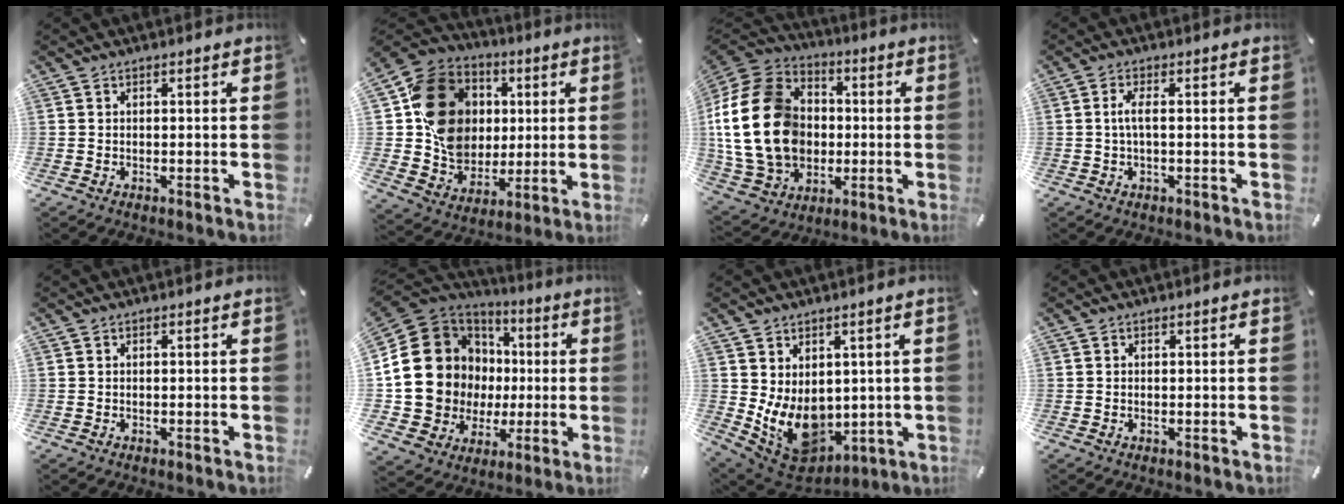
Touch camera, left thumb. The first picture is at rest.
{"total": 17.9, "force": [3.2, 15.8, 7.8], "torque": [-0.139, 0.001, 0.071]}
{"total": 23.5, "force": [-0.9, 18.5, 14.4], "torque": [-0.296, 0.014, -0.010]}
{"total": 3.5, "force": [0.1, 0.8, 3.4], "torque": [-0.072, -0.003, -0.002]}
{"total": 0.0}
{"total": 20.5, "force": [1.5, 18.6, 8.4], "torque": [-0.184, -0.020, 0.065]}
{"total": 11.5, "force": [-0.1, 9.6, 6.4], "torque": [-0.123, -0.029, 0.006]}
{"total": 0.0}